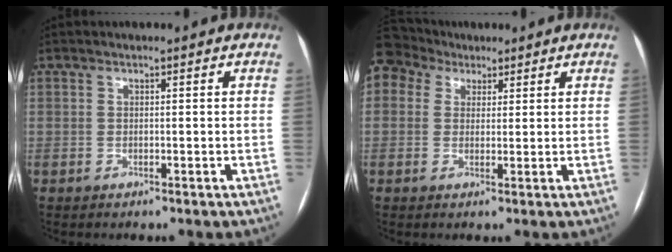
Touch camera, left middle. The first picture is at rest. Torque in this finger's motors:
{"motor_torque": [1.11, -1.05, 1.06, 0.21]}